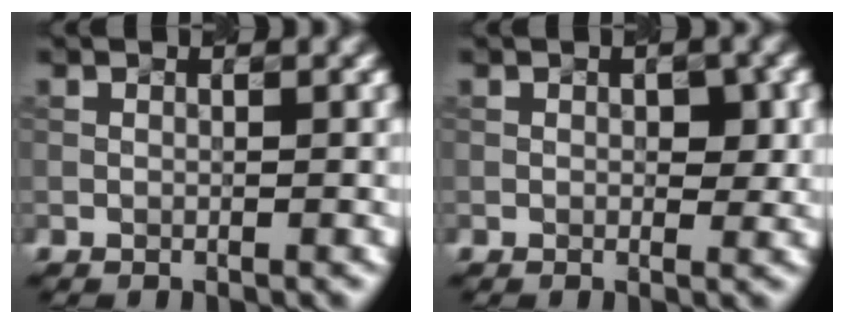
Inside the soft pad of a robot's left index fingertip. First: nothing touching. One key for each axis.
{"total": 1.6, "fx": 0.1, "fy": 0.8, "fz": 1.4, "tx": -0.015, "ty": -0.001, "tz": 0.008}